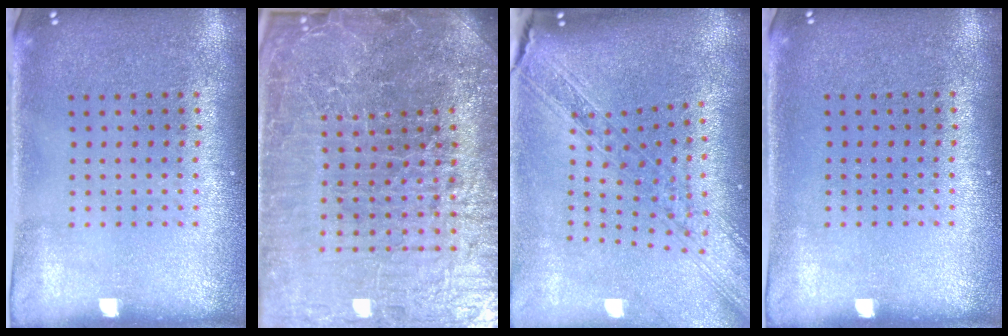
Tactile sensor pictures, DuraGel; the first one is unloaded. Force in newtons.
{"total": 7.4, "press": 6.4, "slide": 3.6}
{"total": 2.2, "press": 1.9, "slide": 1.1}
{"total": 0.0}